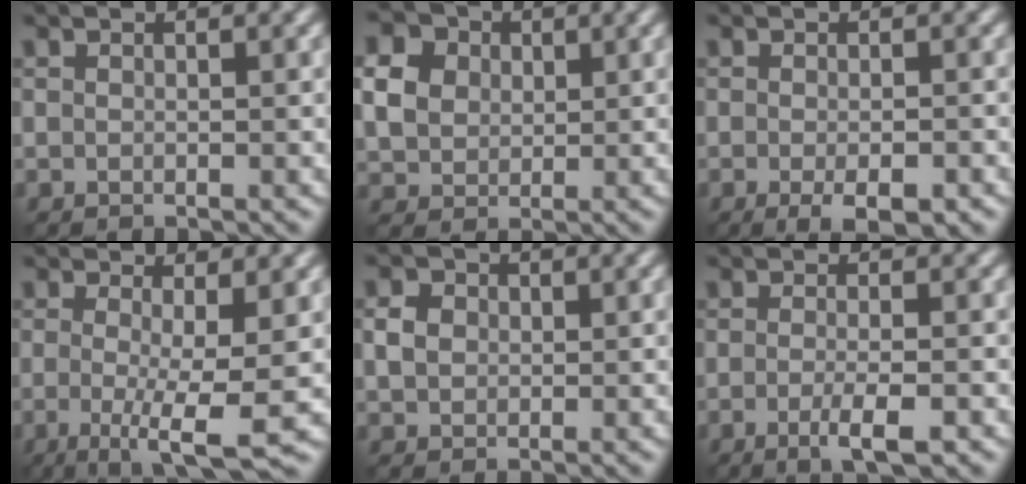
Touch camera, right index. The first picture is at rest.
{"total": 5.5, "force": [1.9, 4.6, 2.3], "torque": [-0.088, 0.029, 0.036]}
{"total": 3.0, "force": [-1.8, 0.3, 2.4], "torque": [-0.042, -0.002, -0.013]}
{"total": 5.9, "force": [-1.2, 1.1, 5.7], "torque": [-0.090, -0.006, -0.013]}
{"total": 1.4, "force": [0.0, 1.4, 0.3], "torque": [-0.017, 0.010, 0.005]}
{"total": 2.8, "force": [-1.5, 0.5, 2.3], "torque": [-0.044, 0.000, -0.019]}